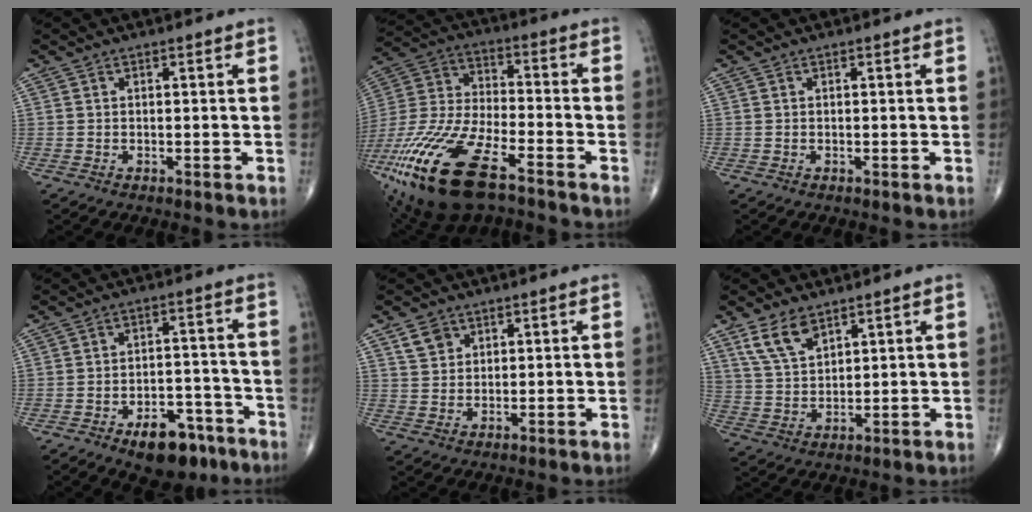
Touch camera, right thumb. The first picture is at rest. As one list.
[{"total": 24.5, "force": [-13.6, 9.5, 18.0], "torque": [-0.436, 0.010, -0.253]}, {"total": 0.0}, {"total": 10.5, "force": [-6.4, 5.6, 6.1], "torque": [-0.058, 0.043, -0.089]}, {"total": 3.9, "force": [2.3, 2.8, 1.3], "torque": [-0.010, -0.011, 0.046]}, {"total": 7.8, "force": [5.1, 3.9, 4.4], "torque": [-0.074, -0.022, 0.109]}]